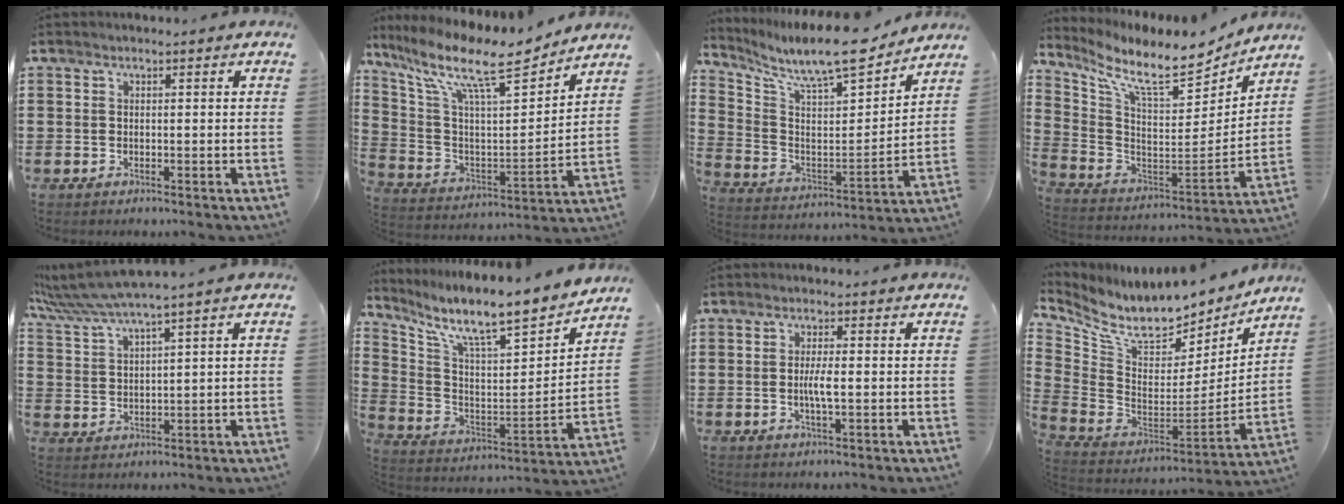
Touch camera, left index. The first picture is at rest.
{"total": 13.1, "force": [9.5, 3.0, 8.4], "torque": [-0.191, -0.055, 0.156]}
{"total": 10.1, "force": [9.1, 1.6, 4.1], "torque": [-0.115, -0.068, 0.151]}
{"total": 10.3, "force": [8.7, 1.7, 5.2], "torque": [-0.124, -0.070, 0.143]}
{"total": 5.4, "force": [4.5, -0.2, 3.0], "torque": [-0.080, -0.025, 0.076]}
{"total": 8.6, "force": [7.3, 1.0, 4.4], "torque": [-0.104, -0.066, 0.113]}
{"total": 3.2, "force": [-0.2, 0.5, 3.1], "torque": [-0.063, -0.004, -0.007]}
{"total": 9.1, "force": [7.7, 2.9, 3.9], "torque": [-0.108, -0.066, 0.133]}